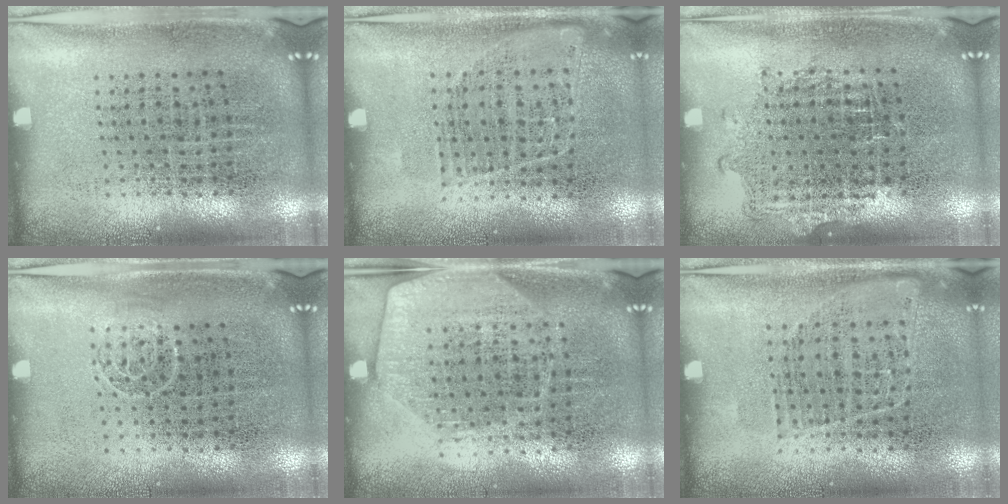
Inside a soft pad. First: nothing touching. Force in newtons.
{"total": 0.9, "press": 0.8, "slide": 0.4}
{"total": 1.1, "press": 1.0, "slide": 0.4}
{"total": 0.7, "press": 0.5, "slide": 0.5}
{"total": 2.0, "press": 1.7, "slide": 0.9}
{"total": 0.9, "press": 0.8, "slide": 0.4}